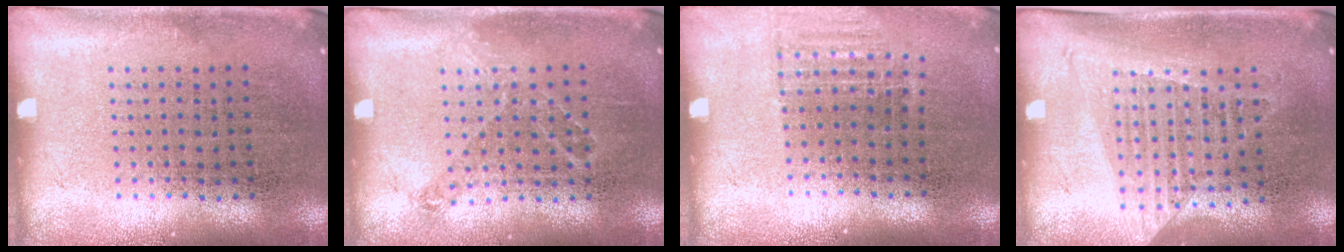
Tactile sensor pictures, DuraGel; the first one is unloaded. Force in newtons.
{"total": 0.8, "press": 0.8, "slide": 0.3}
{"total": 0.9, "press": 0.9, "slide": 0.3}
{"total": 1.3, "press": 1.2, "slide": 0.6}